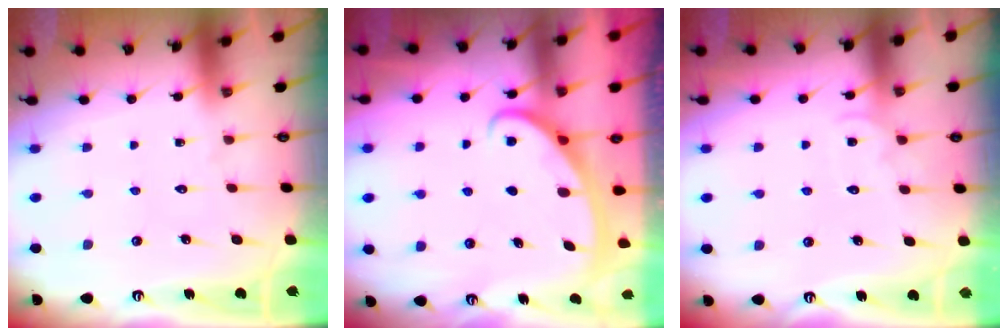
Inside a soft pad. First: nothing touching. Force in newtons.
{"total": 2.8, "press": 2.8, "slide": 0.4}
{"total": 4.5, "press": 4.5, "slide": 0.5}